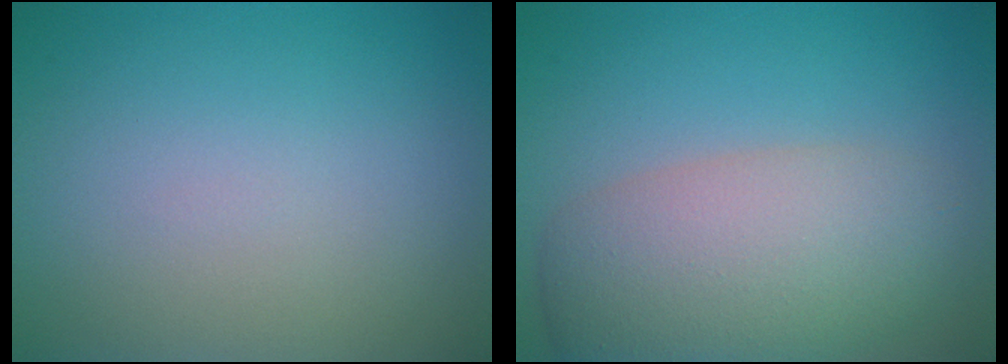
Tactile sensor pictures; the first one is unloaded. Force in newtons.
{"total": 7.6, "press": 7.6, "slide": 0.3}